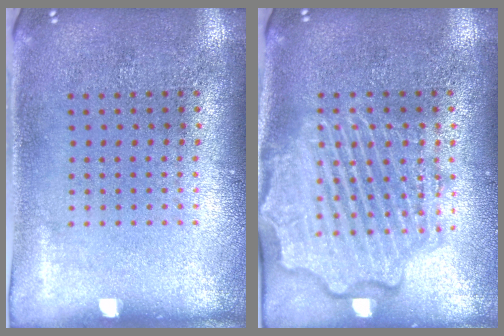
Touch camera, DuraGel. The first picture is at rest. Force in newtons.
{"total": 4.4, "press": 4.3, "slide": 0.4}